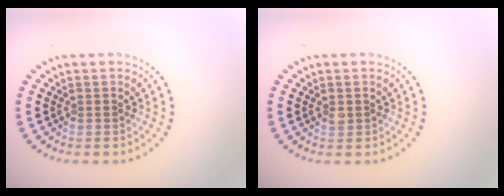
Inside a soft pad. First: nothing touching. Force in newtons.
{"total": 0.5, "press": 0.4, "slide": 0.3}